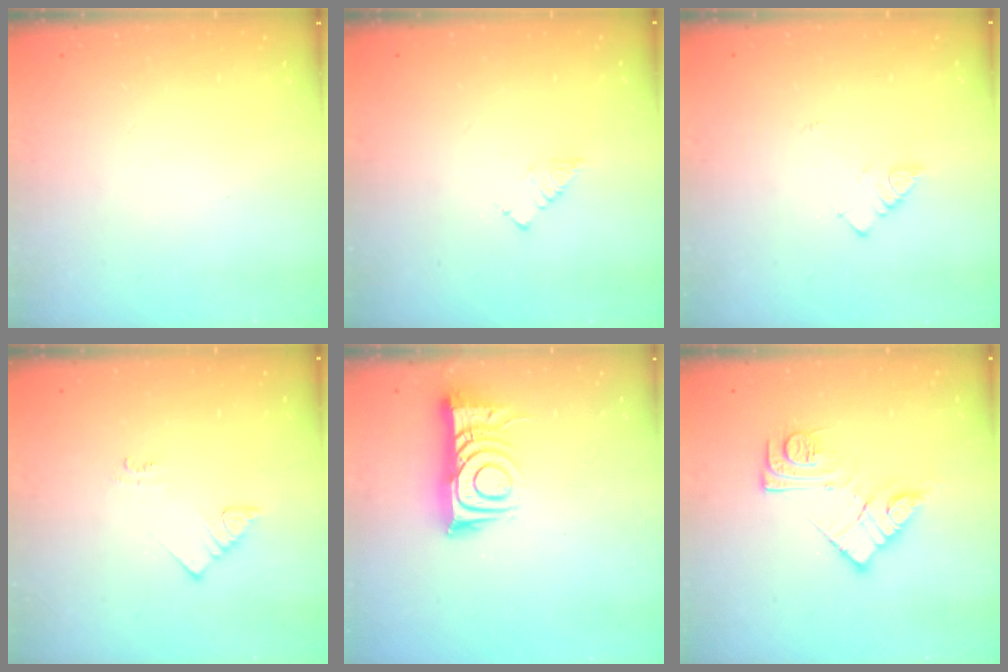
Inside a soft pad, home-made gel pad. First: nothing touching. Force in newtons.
{"total": 3.7, "press": 3.7, "slide": 0.2}
{"total": 2.8, "press": 2.7, "slide": 0.4}
{"total": 2.1, "press": 2.0, "slide": 0.5}
{"total": 10.6, "press": 10.5, "slide": 1.1}
{"total": 12.6, "press": 12.6, "slide": 0.8}